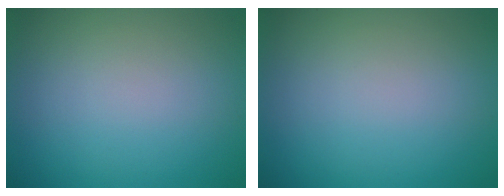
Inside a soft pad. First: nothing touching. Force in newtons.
{"total": 0.0}